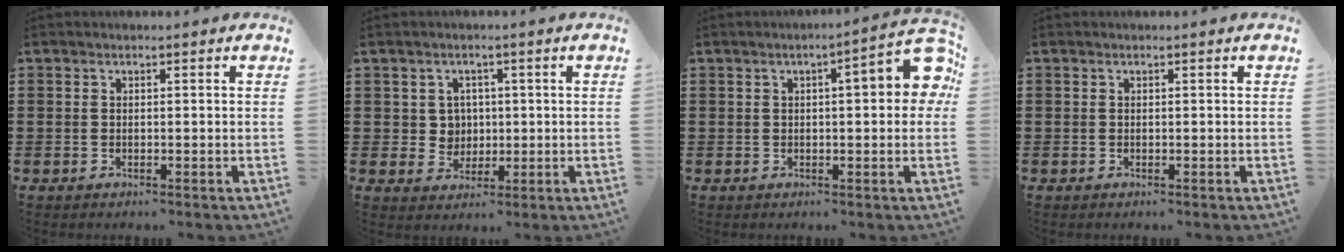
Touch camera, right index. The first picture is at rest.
{"total": 3.5, "force": [0.6, 3.2, 1.0], "torque": [-0.035, 0.011, 0.009]}
{"total": 6.4, "force": [1.2, 1.4, 6.1], "torque": [-0.082, -0.004, 0.011]}
{"total": 0.0}